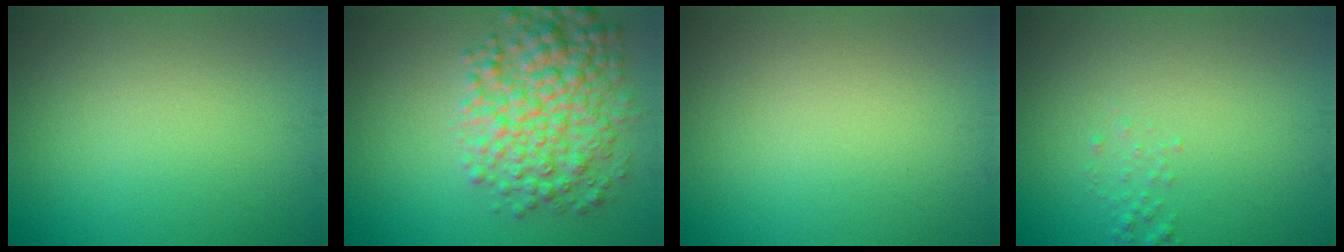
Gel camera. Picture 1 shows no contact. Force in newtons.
{"total": 6.3, "press": 6.3, "slide": 0.1}
{"total": 0.0}
{"total": 0.8, "press": 0.8, "slide": 0.1}